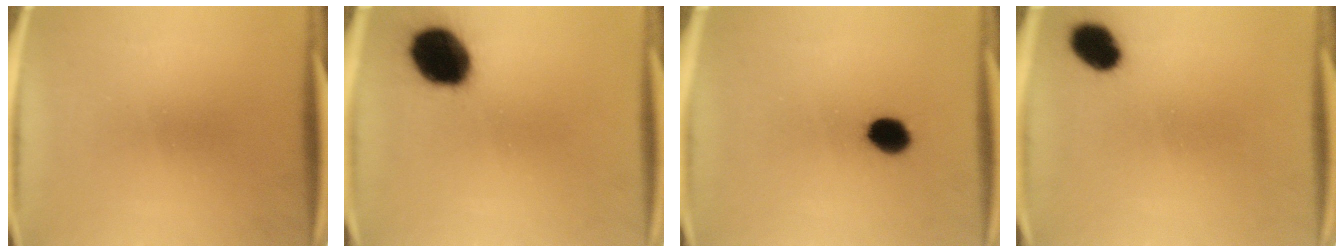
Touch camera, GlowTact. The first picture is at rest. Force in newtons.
{"total": 15.4}
{"total": 6.1}
{"total": 7.0}